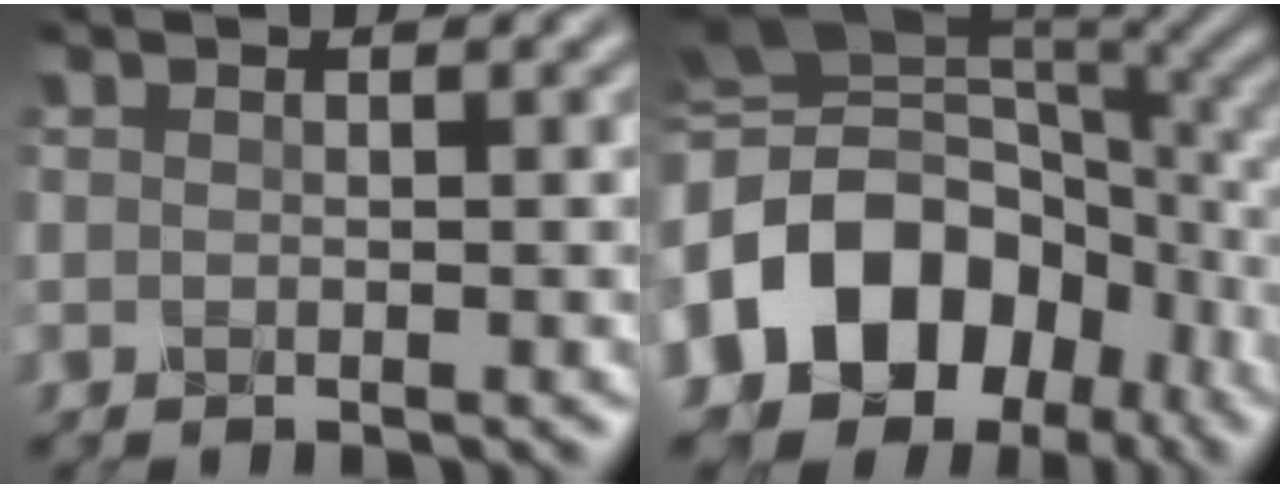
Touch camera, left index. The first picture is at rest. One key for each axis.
{"total": 16.3, "fx": -4.2, "fy": 12.4, "fz": 9.6, "tx": -0.201, "ty": -0.005, "tz": -0.086}